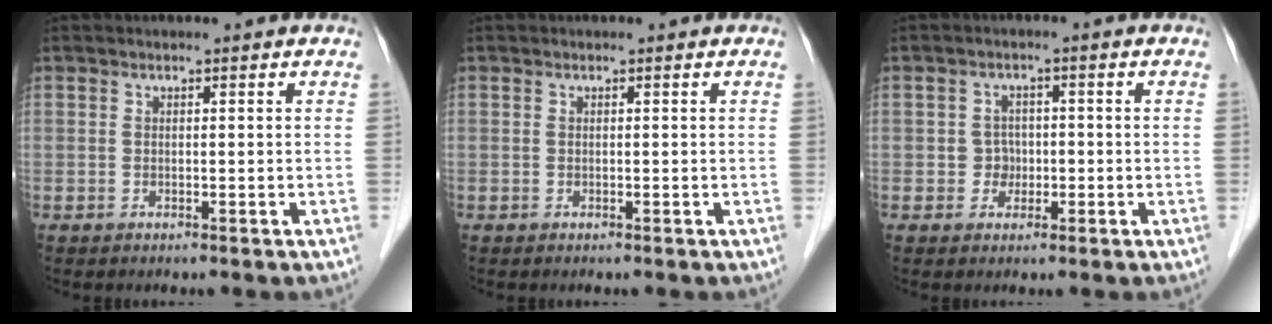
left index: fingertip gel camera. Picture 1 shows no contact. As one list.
[{"total": 0.0}, {"total": 2.6, "force": [-0.6, 2.5, 0.6], "torque": [-0.004, 0.008, -0.008]}]